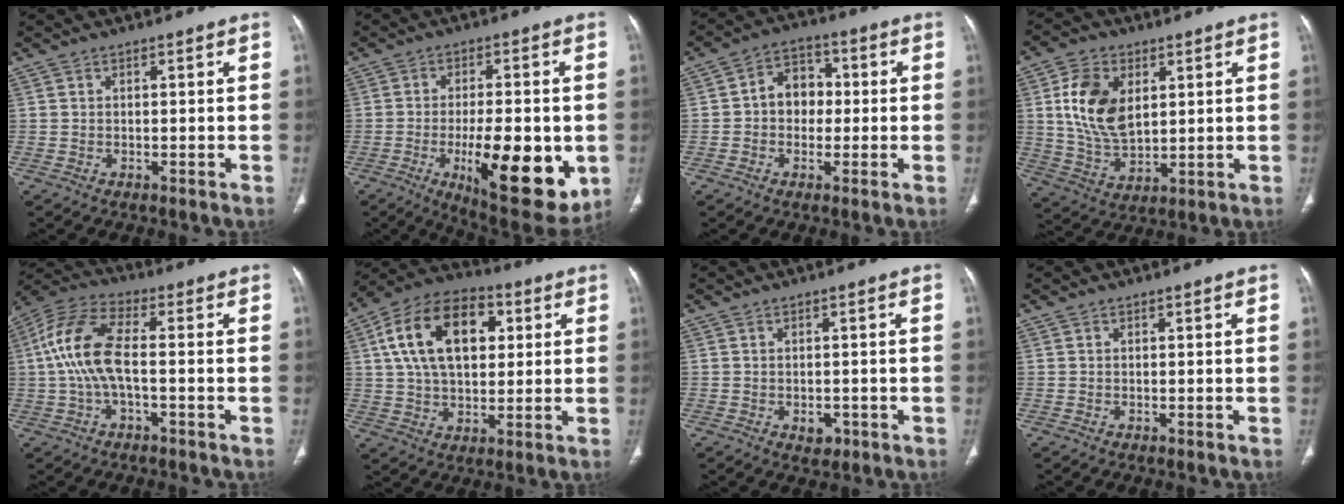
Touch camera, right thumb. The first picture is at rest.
{"total": 20.0, "force": [-5.0, 7.3, 18.0], "torque": [-0.233, -0.016, -0.054]}
{"total": 7.4, "force": [0.0, 5.9, 4.4], "torque": [-0.037, 0.020, -0.011]}
{"total": 12.7, "force": [3.3, 7.9, 9.4], "torque": [-0.163, -0.017, 0.070]}
{"total": 11.6, "force": [-0.6, 4.9, 10.4], "torque": [-0.238, 0.034, -0.016]}
{"total": 18.8, "force": [4.9, 11.4, 14.1], "torque": [-0.224, 0.009, 0.078]}
{"total": 2.4, "force": [-0.9, 1.8, 1.4], "torque": [-0.010, 0.002, -0.006]}
{"total": 0.0}